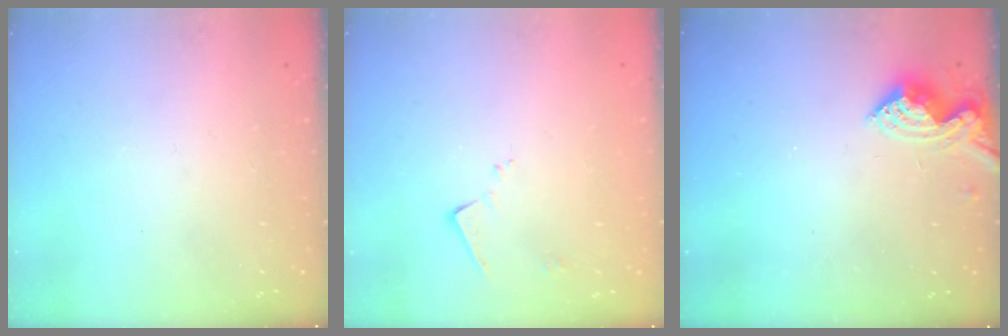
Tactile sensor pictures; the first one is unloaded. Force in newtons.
{"total": 8.0, "press": 8.0, "slide": 0.1}
{"total": 8.9, "press": 8.8, "slide": 0.6}